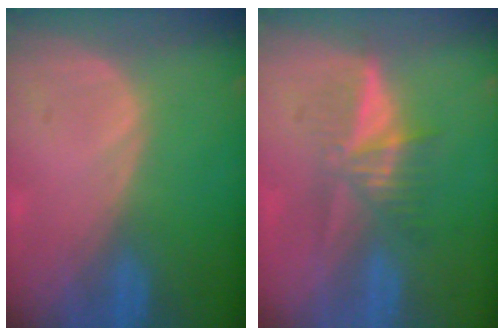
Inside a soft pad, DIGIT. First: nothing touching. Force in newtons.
{"total": 5.2, "press": 5.1, "slide": 1.2}